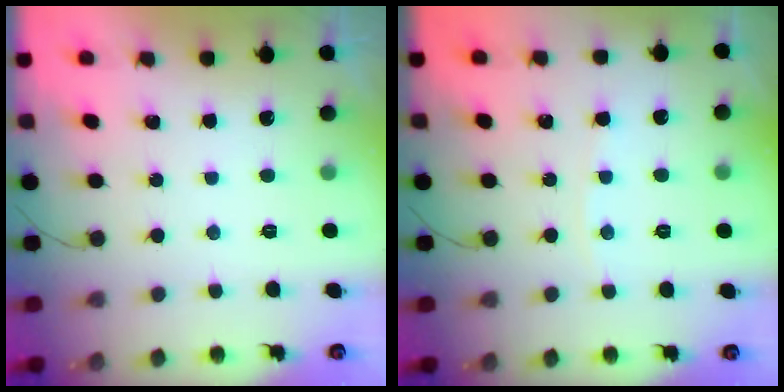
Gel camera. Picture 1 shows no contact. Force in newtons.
{"total": 2.0, "press": 2.0, "slide": 0.4}